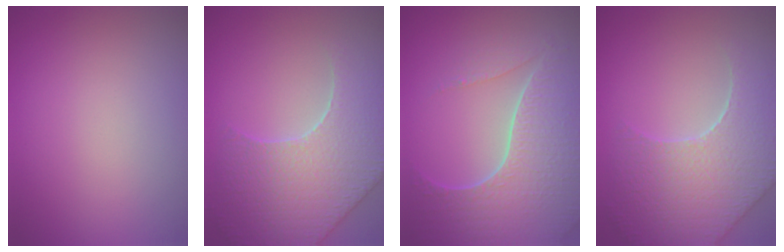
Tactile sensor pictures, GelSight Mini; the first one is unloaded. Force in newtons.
{"total": 7.7, "press": 6.1, "slide": 4.6}
{"total": 7.7, "press": 5.6, "slide": 5.3}
{"total": 8.2, "press": 5.9, "slide": 5.6}